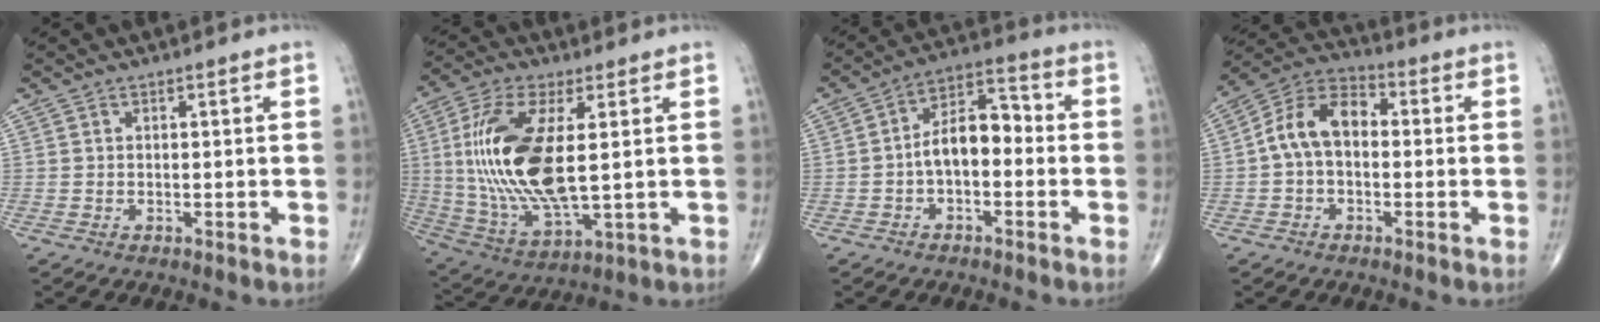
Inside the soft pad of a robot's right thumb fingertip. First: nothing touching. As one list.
[{"total": 19.6, "force": [2.2, 7.9, 17.8], "torque": [-0.382, -0.017, 0.049]}, {"total": 9.1, "force": [-1.3, 5.2, 7.3], "torque": [-0.102, 0.041, -0.036]}, {"total": 10.5, "force": [0.1, 6.8, 8.0], "torque": [-0.136, 0.035, -0.013]}]